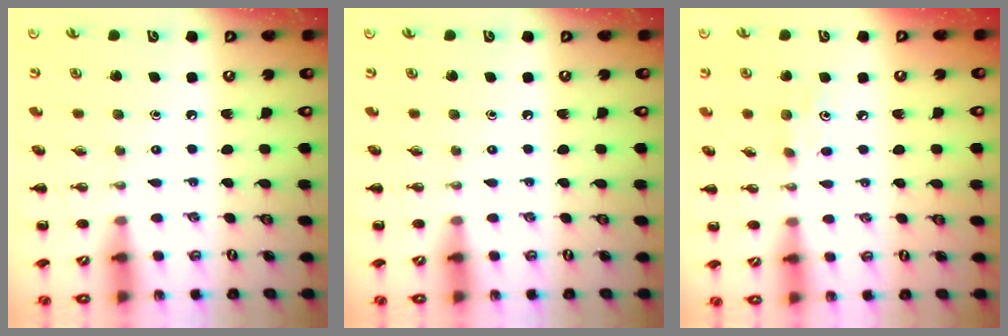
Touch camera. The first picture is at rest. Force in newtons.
{"total": 0.0}
{"total": 4.8, "press": 4.6, "slide": 1.4}